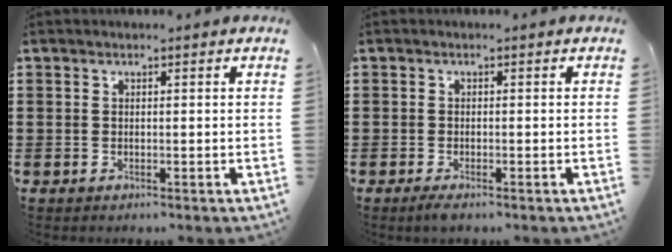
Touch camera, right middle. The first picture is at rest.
{"total": 0.9, "force": [-0.6, 0.1, 0.7], "torque": [-0.014, -0.006, -0.010]}